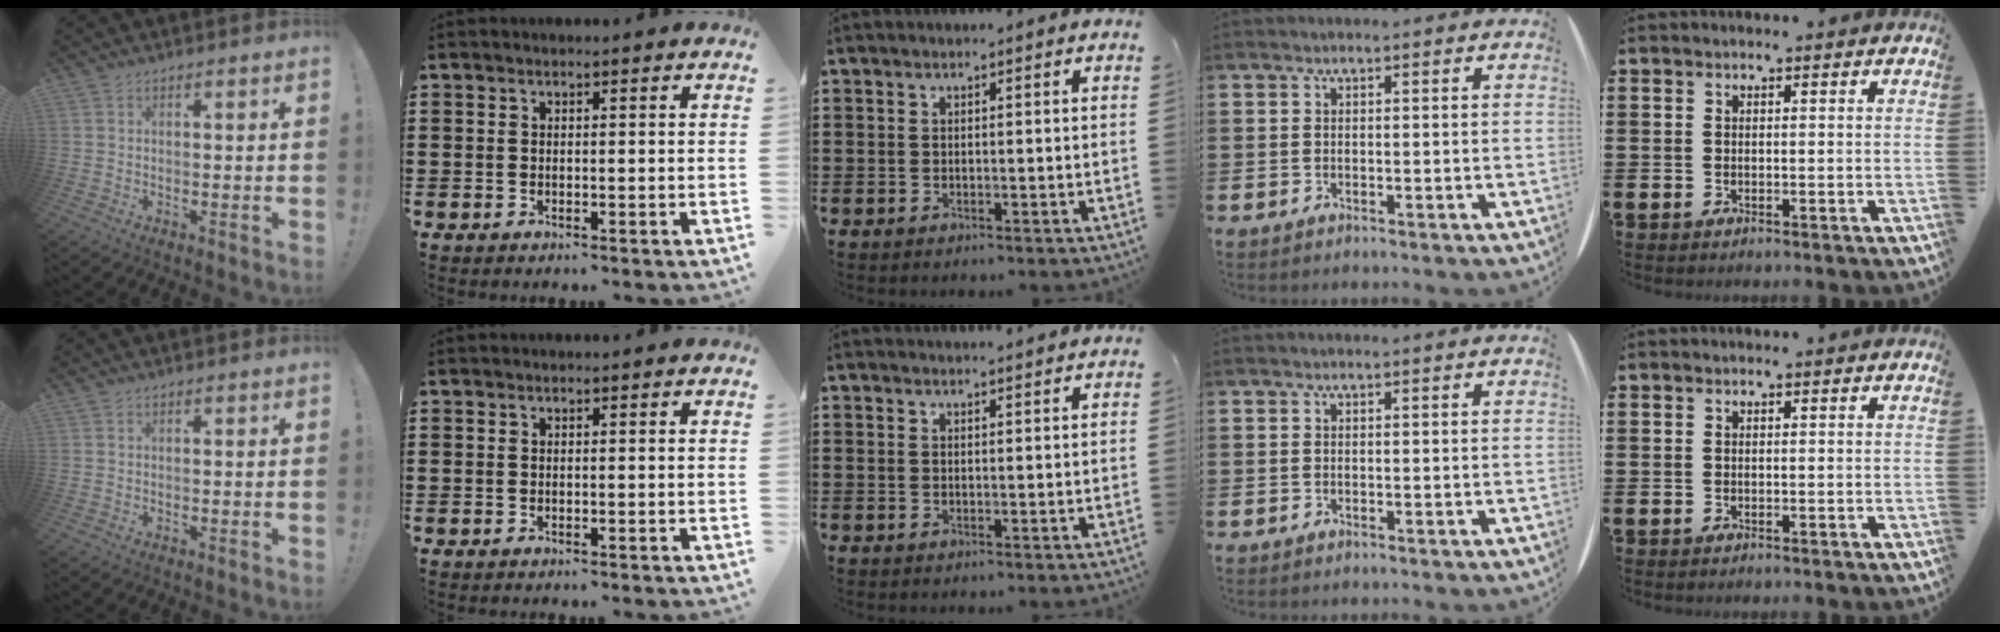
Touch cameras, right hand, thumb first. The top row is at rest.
{"middle": {"total": 1.4, "force": [1.4, 0.0, 0.3], "torque": [-0.001, -0.004, 0.024]}}